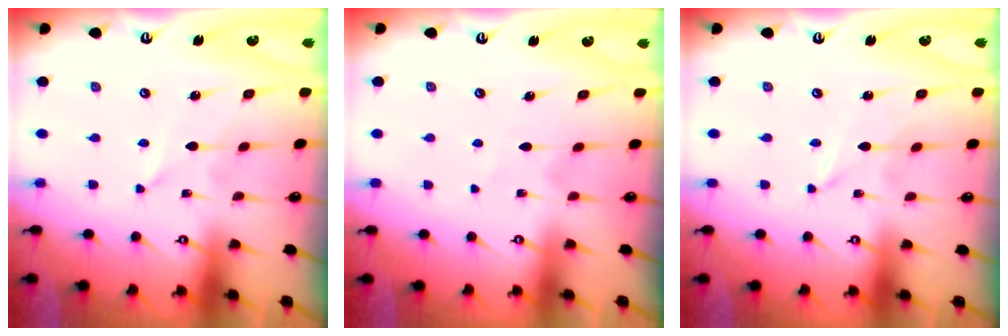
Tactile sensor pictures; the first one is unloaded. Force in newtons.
{"total": 2.8, "press": 2.7, "slide": 0.3}
{"total": 0.0}